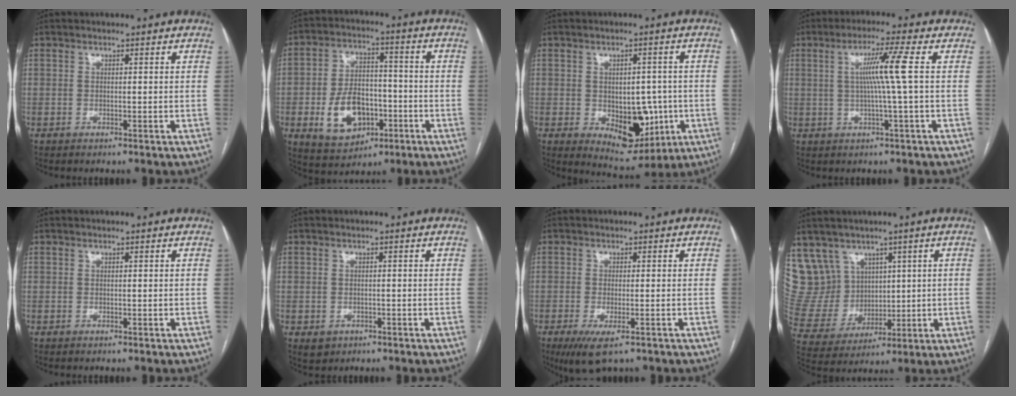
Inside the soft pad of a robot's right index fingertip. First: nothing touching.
{"total": 11.5, "force": [-3.6, 7.2, 8.1], "torque": [-0.161, 0.010, -0.052]}
{"total": 9.8, "force": [-1.7, 6.1, 7.4], "torque": [-0.094, 0.004, -0.007]}
{"total": 6.5, "force": [0.8, -1.7, 6.2], "torque": [-0.112, 0.005, 0.018]}
{"total": 0.0}
{"total": 2.0, "force": [-0.9, 1.6, 0.6], "torque": [-0.007, 0.002, -0.003]}
{"total": 5.8, "force": [-3.5, 1.5, 4.4], "torque": [-0.074, -0.016, -0.054]}
{"total": 11.2, "force": [6.5, 8.9, 1.5], "torque": [-0.051, 0.052, 0.153]}